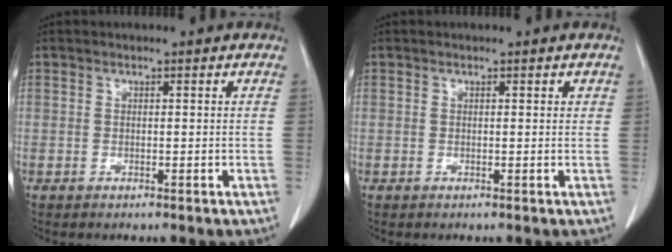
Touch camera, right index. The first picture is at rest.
{"total": 0.6, "force": [0.3, 0.4, 0.4], "torque": [-0.004, 0.000, 0.002]}